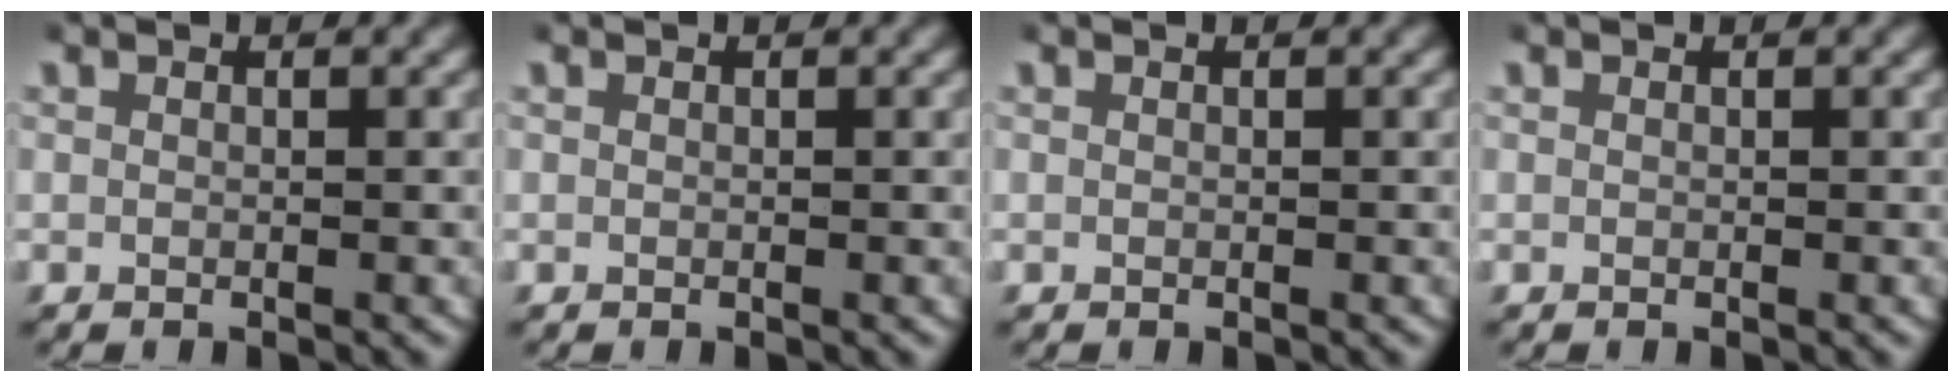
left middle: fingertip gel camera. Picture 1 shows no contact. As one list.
[{"total": 0.0}, {"total": 0.0}, {"total": 0.0}]